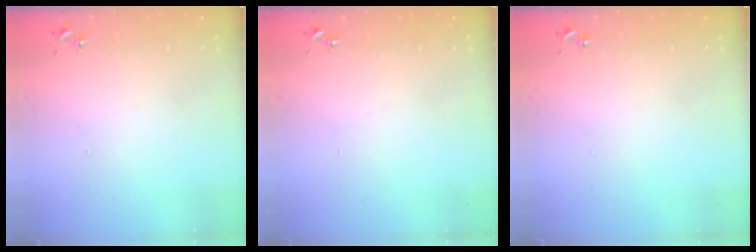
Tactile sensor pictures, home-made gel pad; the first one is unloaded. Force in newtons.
{"total": 0.0}
{"total": 0.0}